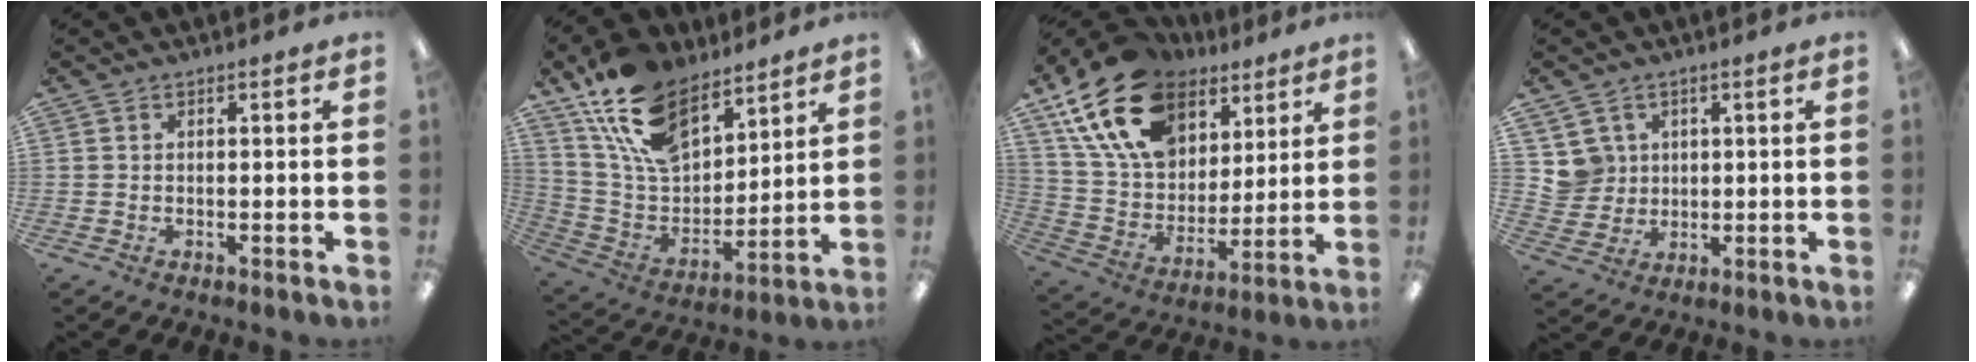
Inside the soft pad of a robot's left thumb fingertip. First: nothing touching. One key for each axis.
{"total": 18.7, "fx": 12.9, "fy": 9.6, "fz": 9.5, "tx": -0.199, "ty": -0.058, "tz": 0.242}
{"total": 21.0, "fx": 11.9, "fy": 13.6, "fz": 10.8, "tx": -0.216, "ty": -0.037, "tz": 0.221}
{"total": 6.0, "fx": 2.6, "fy": 5.4, "fz": -0.3, "tx": 0.002, "ty": -0.005, "tz": 0.049}